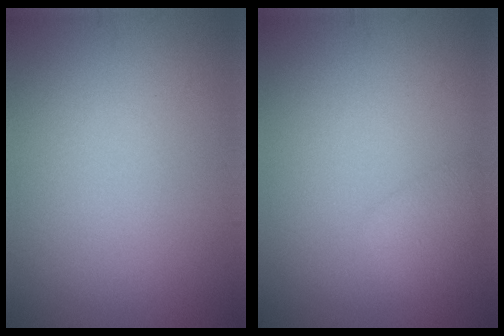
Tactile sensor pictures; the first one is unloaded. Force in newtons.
{"total": 1.8, "press": 1.8, "slide": 0.1}